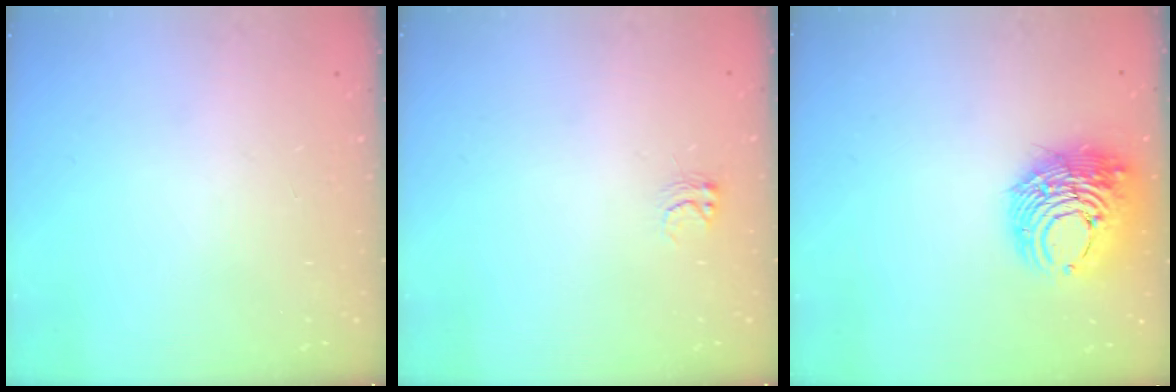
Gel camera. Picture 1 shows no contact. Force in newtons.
{"total": 2.6, "press": 2.6, "slide": 0.2}
{"total": 13.3, "press": 13.2, "slide": 1.4}